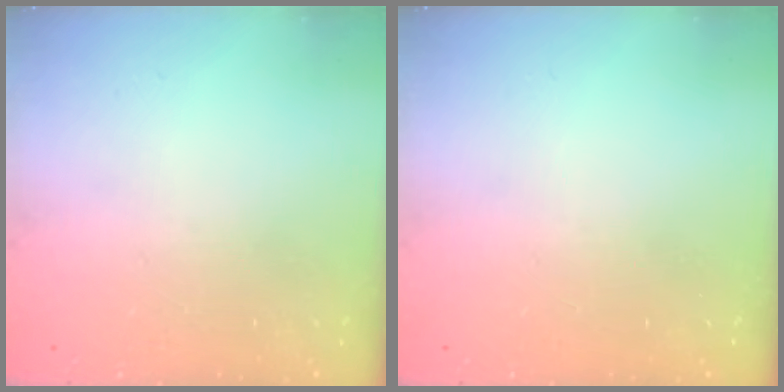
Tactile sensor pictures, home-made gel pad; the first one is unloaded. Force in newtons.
{"total": 0.0}